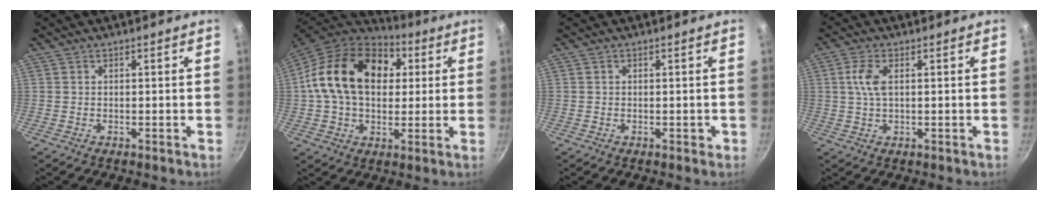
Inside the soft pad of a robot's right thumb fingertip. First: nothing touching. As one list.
[{"total": 21.4, "force": [4.4, 14.9, 14.7], "torque": [-0.229, 0.020, 0.061]}, {"total": 1.2, "force": [-0.2, 0.9, 0.7], "torque": [-0.005, 0.005, -0.002]}, {"total": 4.4, "force": [0.9, 2.0, 3.8], "torque": [-0.086, 0.006, 0.016]}]